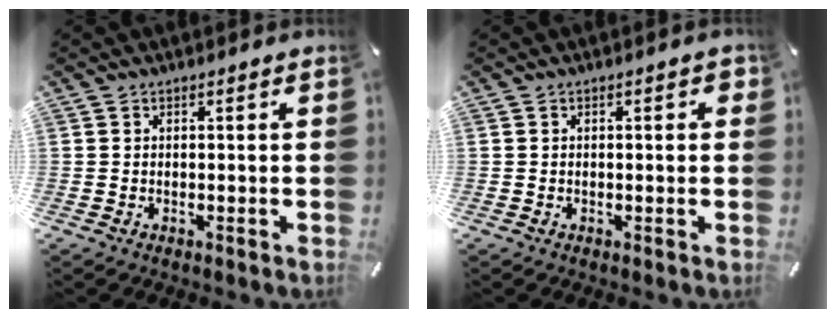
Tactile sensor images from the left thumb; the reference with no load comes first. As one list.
[{"total": 1.8, "force": [-0.1, 0.9, 1.5], "torque": [-0.028, 0.005, -0.003]}]